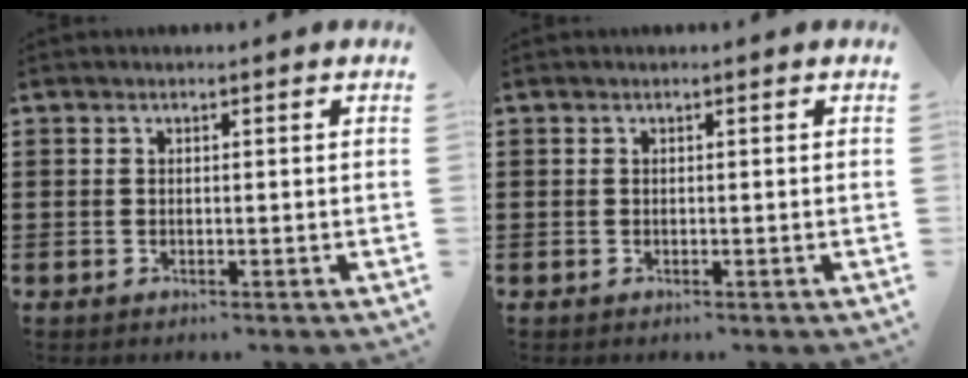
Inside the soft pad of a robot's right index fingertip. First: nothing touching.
{"total": 0.0}